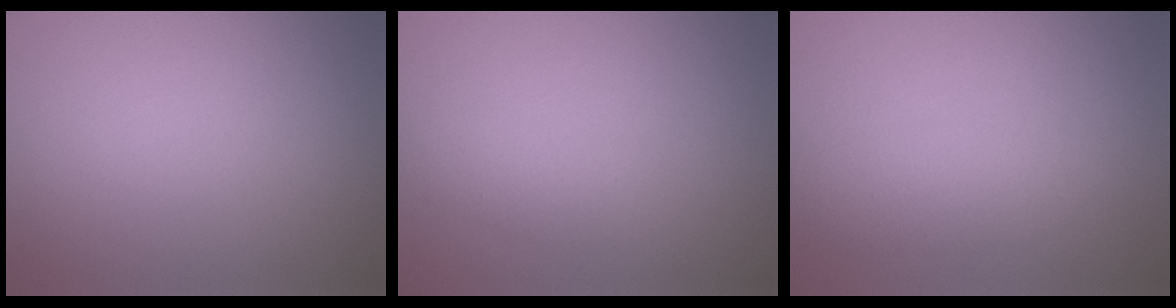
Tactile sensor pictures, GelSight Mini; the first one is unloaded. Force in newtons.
{"total": 1.5, "press": 1.5, "slide": 0.1}
{"total": 2.4, "press": 2.4, "slide": 0.3}